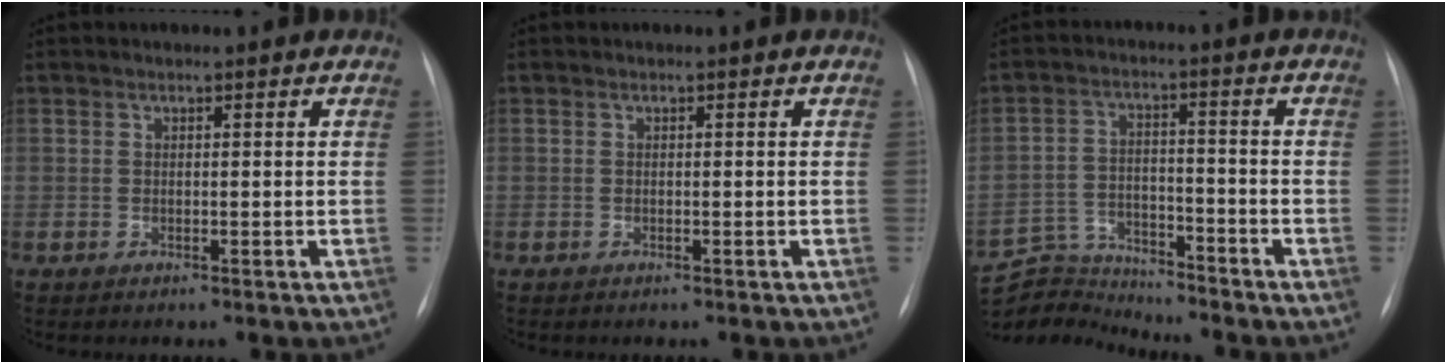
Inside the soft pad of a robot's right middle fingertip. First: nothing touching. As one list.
[{"total": 0.0}, {"total": 8.0, "force": [-7.8, 0.4, -1.4], "torque": [0.014, 0.017, -0.142]}]